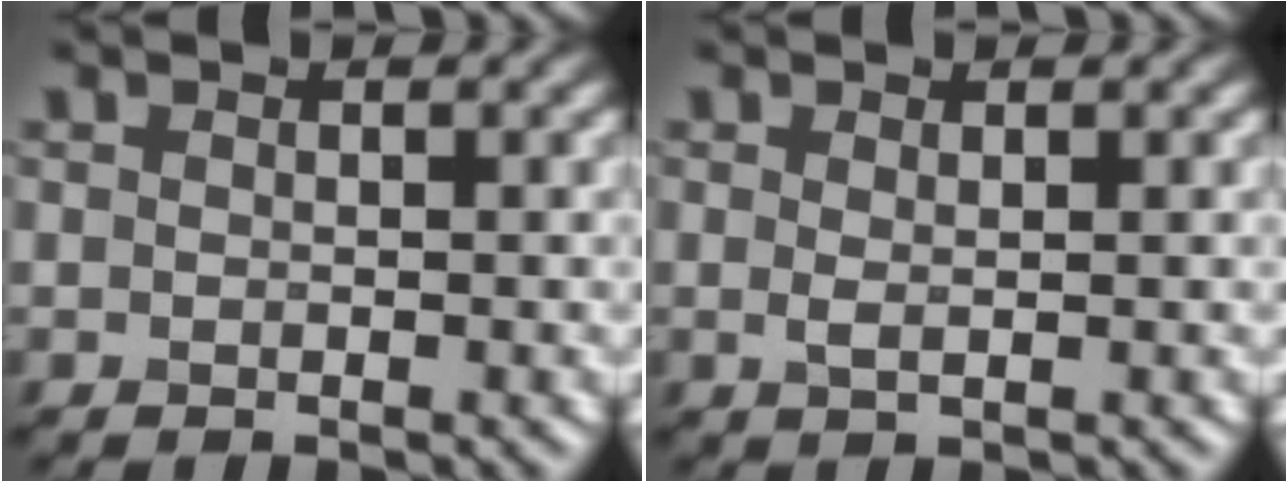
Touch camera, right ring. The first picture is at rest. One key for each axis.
{"total": 0.8, "fx": 0.2, "fy": 0.2, "fz": 0.8, "tx": -0.021, "ty": -0.001, "tz": 0.005}